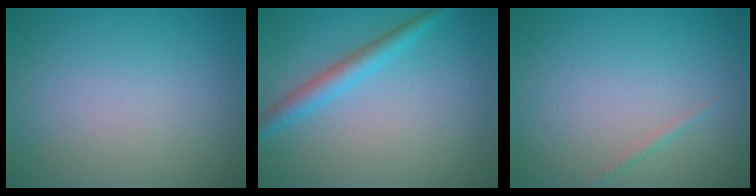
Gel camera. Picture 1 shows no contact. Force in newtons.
{"total": 2.7, "press": 2.7, "slide": 0.1}
{"total": 0.7, "press": 0.7, "slide": 0.0}